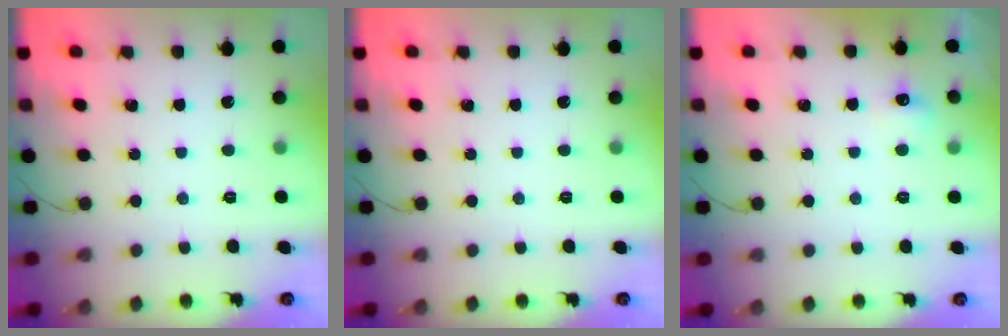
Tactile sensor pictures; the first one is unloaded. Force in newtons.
{"total": 0.0}
{"total": 5.0, "press": 4.8, "slide": 1.4}